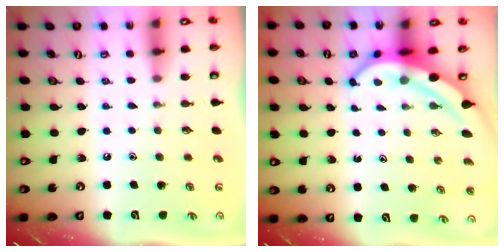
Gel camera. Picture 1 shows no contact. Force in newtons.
{"total": 6.9, "press": 6.9, "slide": 0.6}